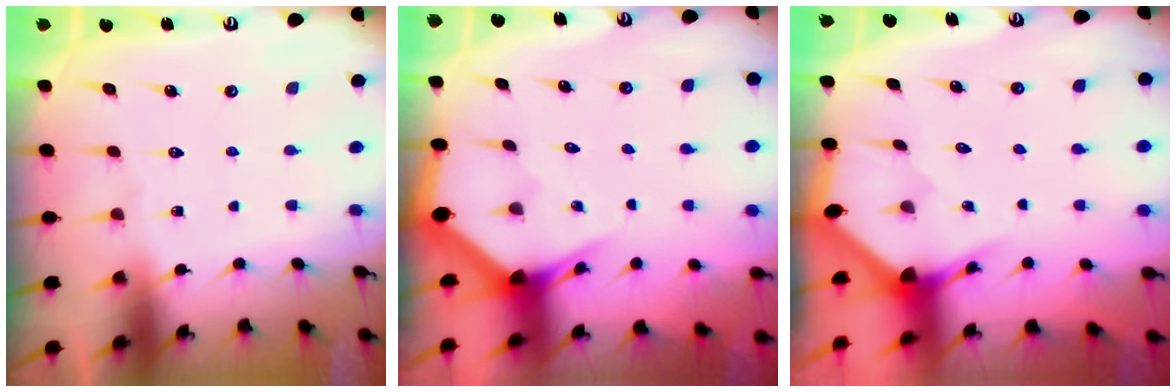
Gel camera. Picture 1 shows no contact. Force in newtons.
{"total": 3.1, "press": 3.1, "slide": 0.1}
{"total": 2.3, "press": 2.3, "slide": 0.1}